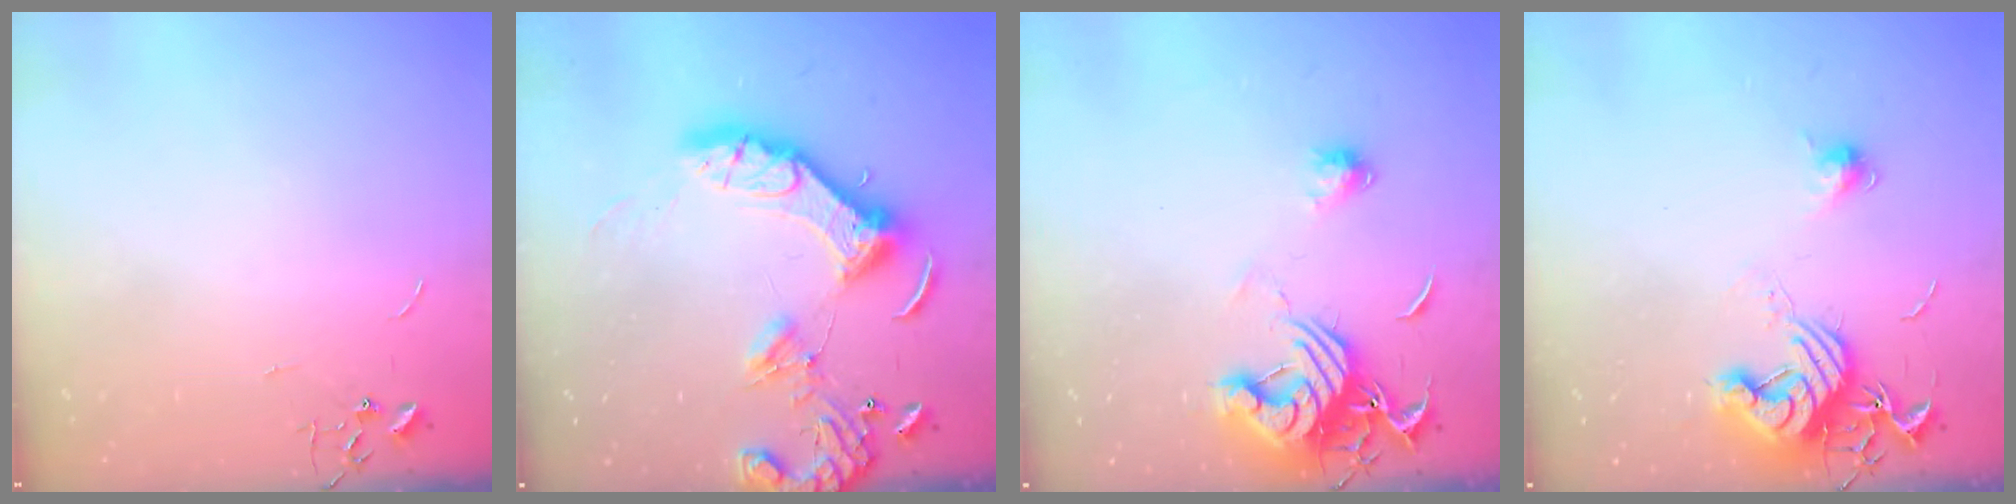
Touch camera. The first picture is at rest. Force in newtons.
{"total": 15.5, "press": 15.3, "slide": 2.4}
{"total": 12.7, "press": 12.6, "slide": 1.3}
{"total": 12.9, "press": 12.9, "slide": 0.5}